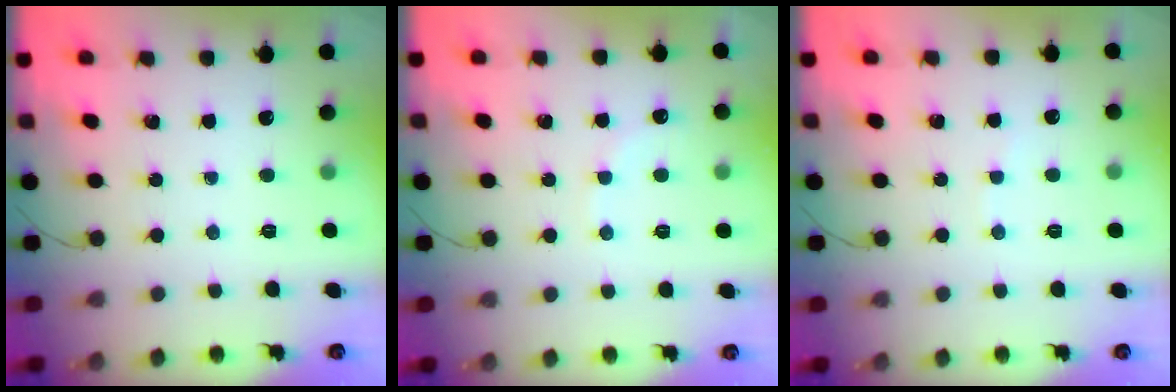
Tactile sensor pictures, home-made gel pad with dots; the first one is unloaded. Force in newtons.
{"total": 5.5, "press": 5.2, "slide": 1.5}
{"total": 2.9, "press": 2.9, "slide": 0.7}